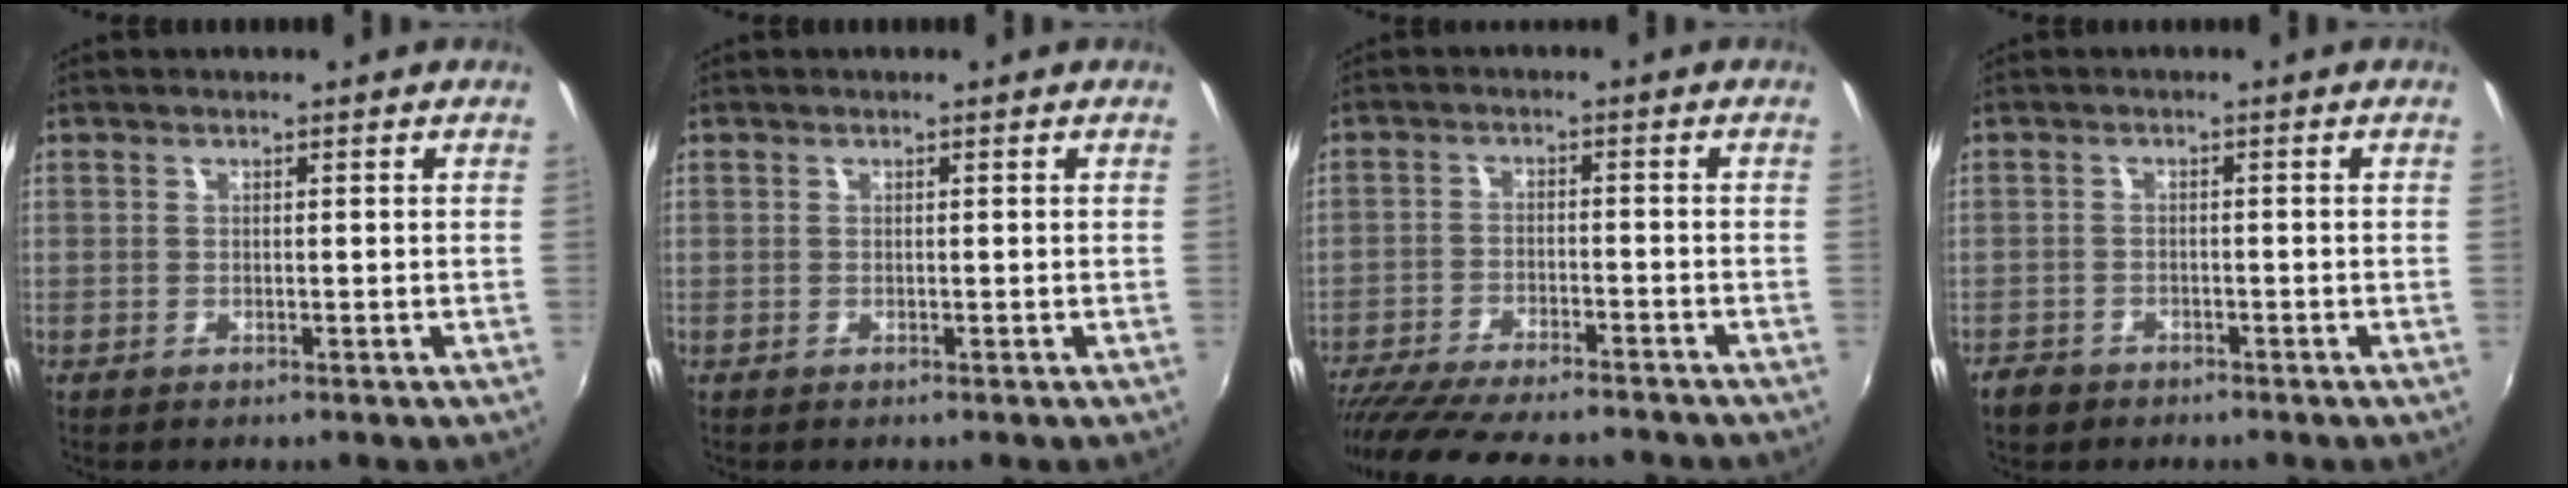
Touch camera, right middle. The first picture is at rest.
{"total": 0.0}
{"total": 19.2, "force": [-16.5, 3.9, 8.9], "torque": [-0.180, -0.035, -0.257]}
{"total": 3.6, "force": [-2.6, 2.2, 1.0], "torque": [-0.034, -0.003, -0.046]}